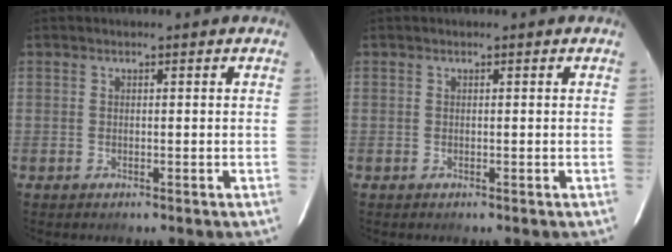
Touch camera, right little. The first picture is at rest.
{"total": 0.0}